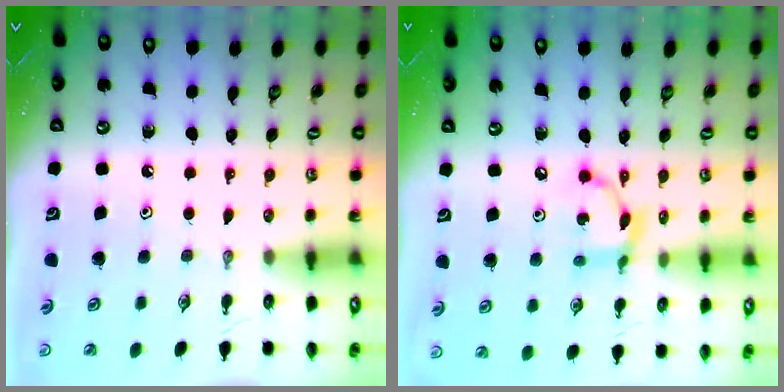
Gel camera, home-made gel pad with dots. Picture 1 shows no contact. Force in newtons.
{"total": 9.3, "press": 9.3, "slide": 0.5}